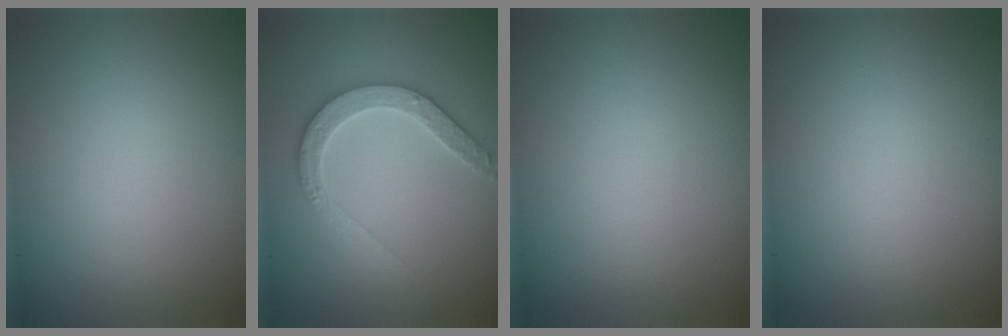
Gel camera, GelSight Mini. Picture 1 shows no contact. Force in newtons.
{"total": 3.3, "press": 3.3, "slide": 0.6}
{"total": 0.0}
{"total": 0.0}